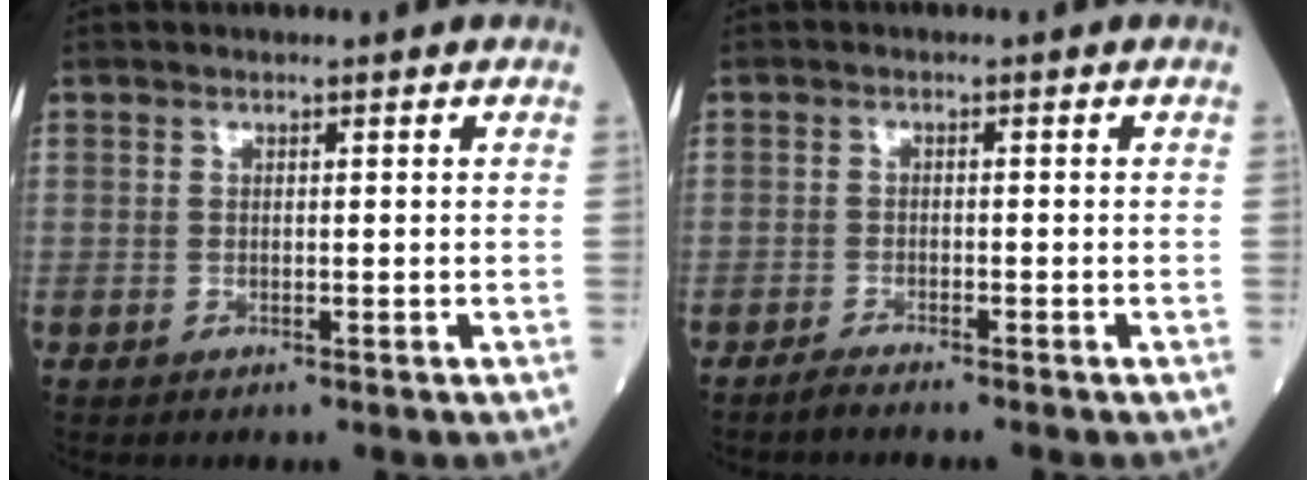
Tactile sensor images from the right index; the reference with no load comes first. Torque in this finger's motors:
{"motor_torque": [-0.31, -0.20, -0.03, -0.13]}